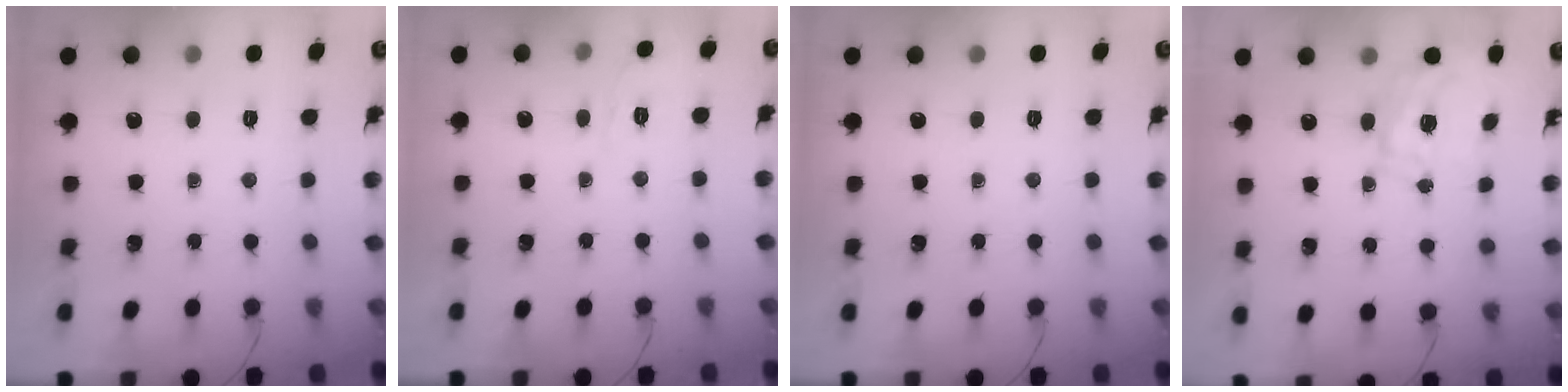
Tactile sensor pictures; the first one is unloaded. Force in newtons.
{"total": 5.8, "press": 5.4, "slide": 2.2}
{"total": 0.0}
{"total": 2.1, "press": 0.6, "slide": 2.0}